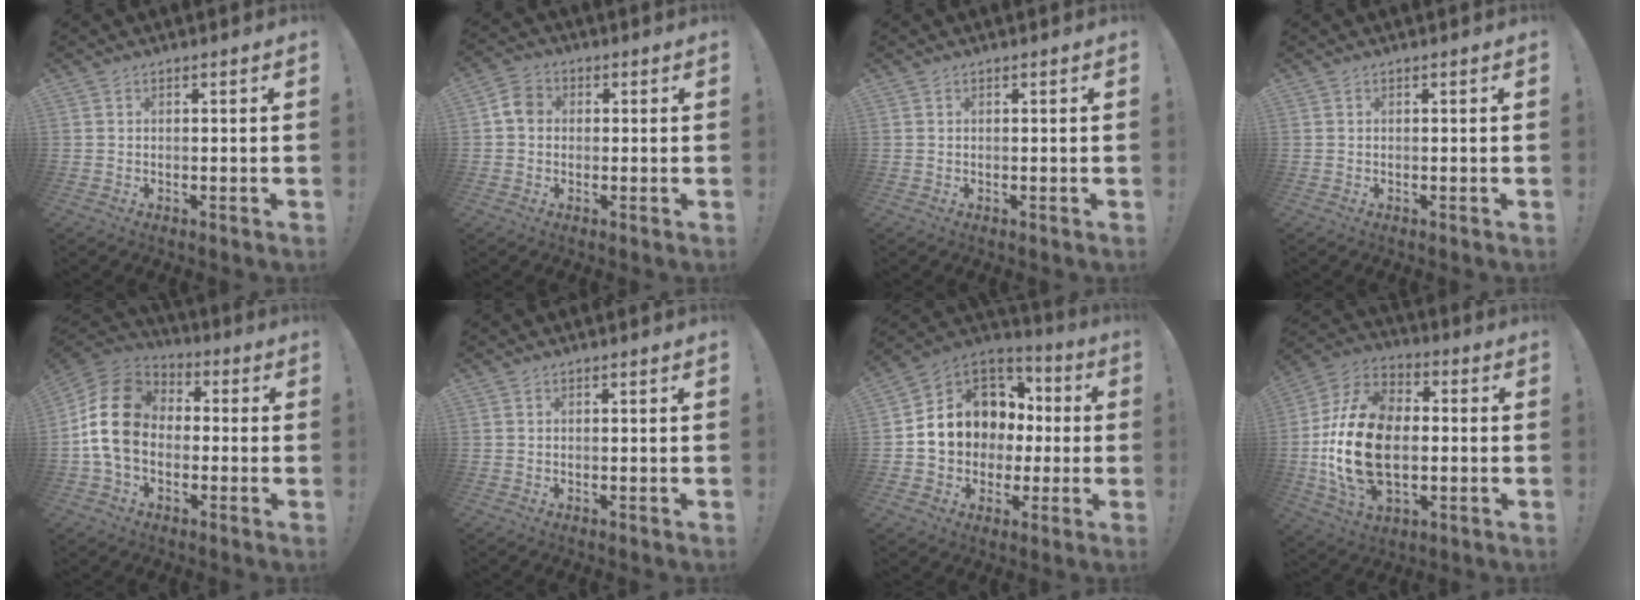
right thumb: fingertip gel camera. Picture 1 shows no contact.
{"total": 5.2, "force": [0.1, 4.3, 3.0], "torque": [-0.044, 0.016, 0.004]}
{"total": 0.0}
{"total": 0.0}
{"total": 16.6, "force": [0.2, 12.5, 10.9], "torque": [-0.185, 0.026, 0.010]}
{"total": 0.0}
{"total": 12.7, "force": [1.2, 11.3, 5.7], "torque": [-0.076, -0.009, 0.042]}
{"total": 23.5, "force": [-2.2, 15.5, 17.5], "torque": [-0.340, 0.022, -0.029]}